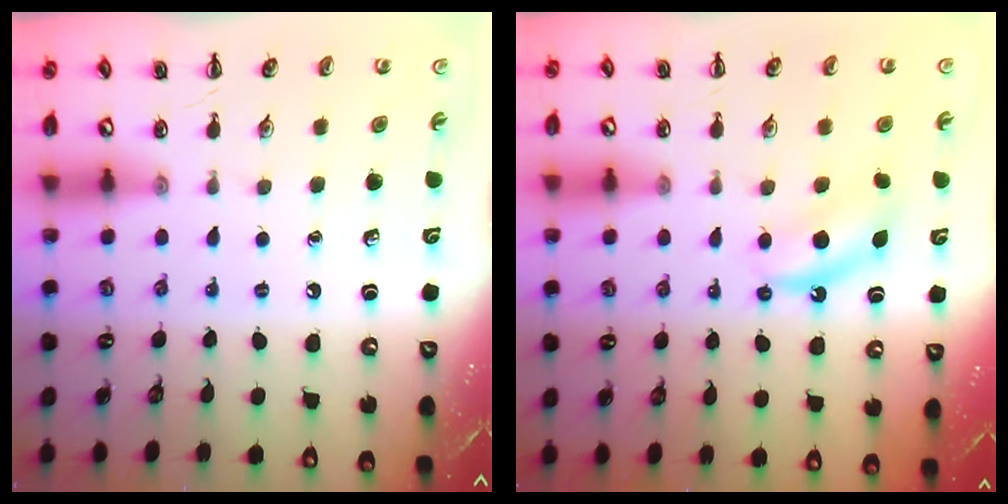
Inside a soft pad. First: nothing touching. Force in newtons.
{"total": 5.7, "press": 5.6, "slide": 1.3}